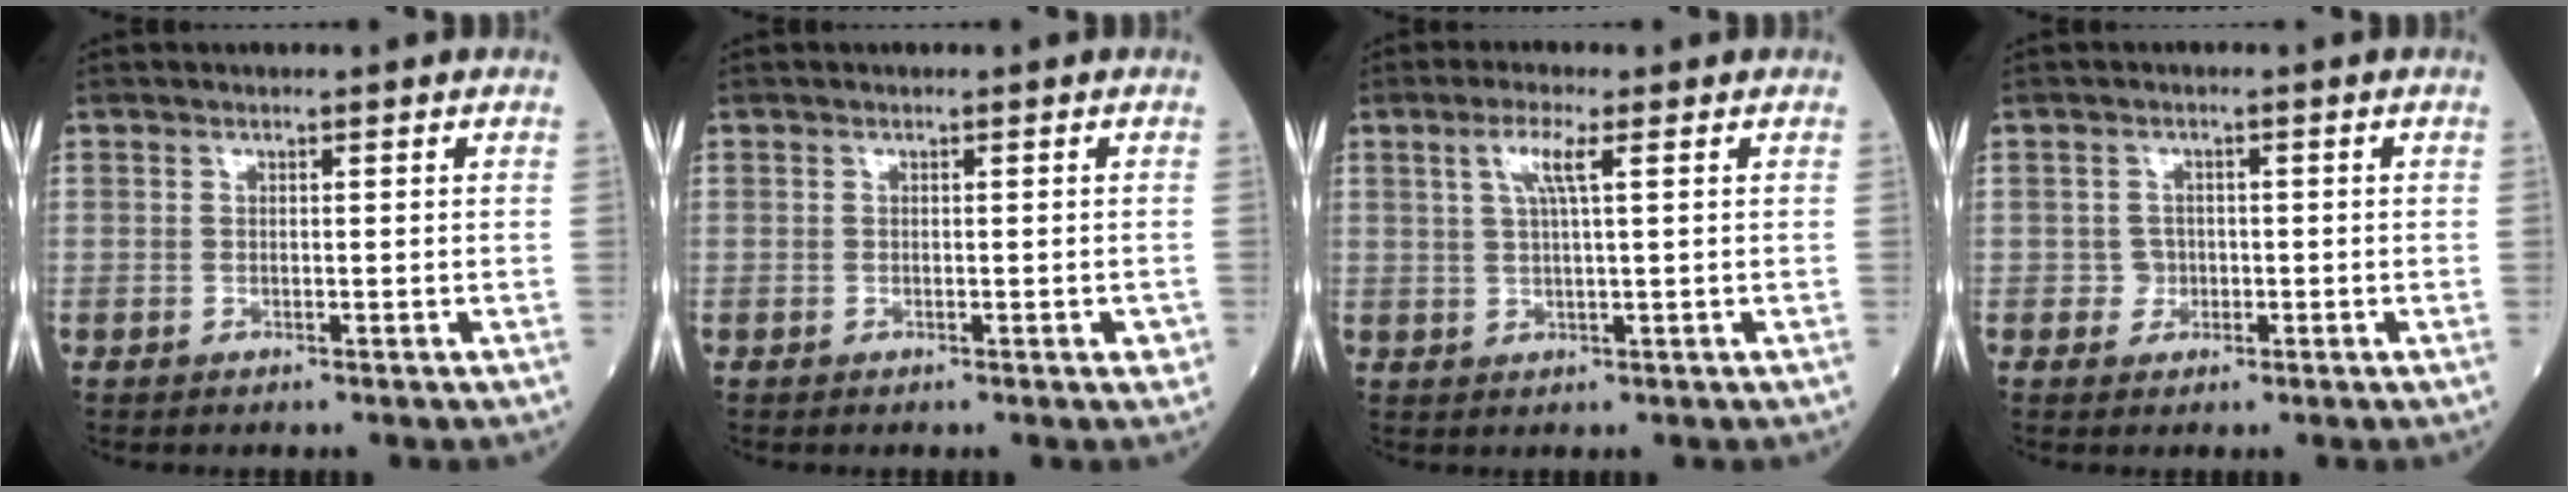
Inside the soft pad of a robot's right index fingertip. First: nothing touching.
{"total": 1.1, "force": [-0.4, 0.4, 1.0], "torque": [-0.010, 0.001, -0.003]}
{"total": 3.9, "force": [1.6, -0.1, 3.6], "torque": [-0.076, 0.006, 0.032]}
{"total": 1.9, "force": [-0.5, 1.8, 0.4], "torque": [-0.001, 0.007, -0.008]}